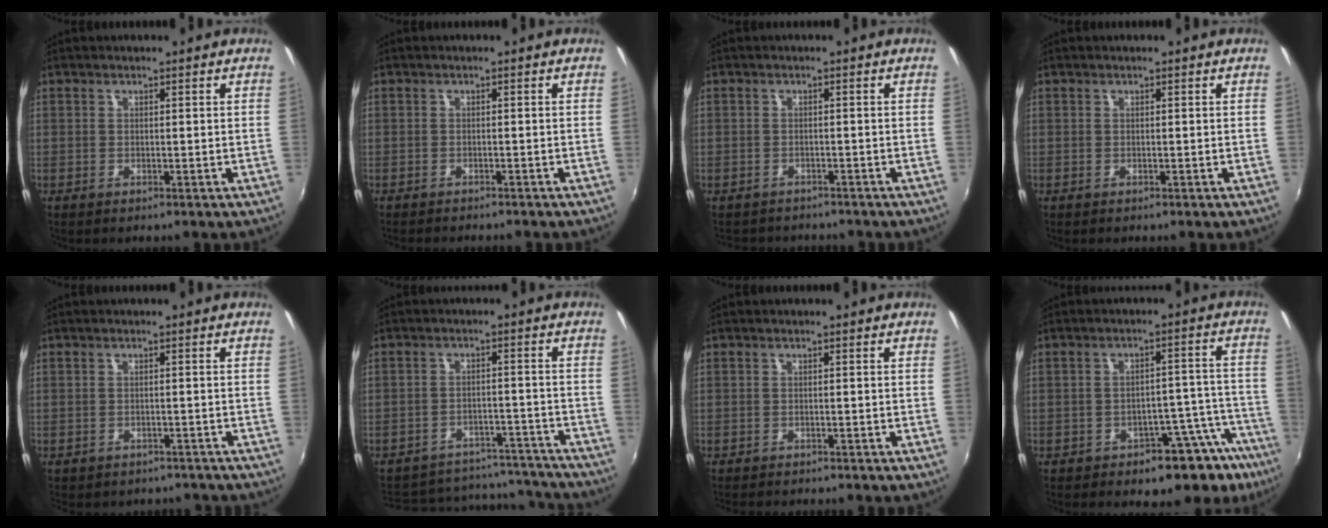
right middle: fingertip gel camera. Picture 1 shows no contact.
{"total": 3.2, "force": [-3.1, 0.2, 0.9], "torque": [-0.024, -0.012, -0.048]}
{"total": 3.0, "force": [-2.6, 1.4, -0.1], "torque": [-0.005, 0.004, -0.044]}
{"total": 0.0}
{"total": 6.6, "force": [-6.0, 2.4, 1.6], "torque": [-0.038, -0.011, -0.073]}
{"total": 20.0, "force": [-17.6, 7.5, 5.8], "torque": [-0.125, 0.043, -0.206]}
{"total": 4.5, "force": [-4.3, 0.5, 1.4], "torque": [-0.037, -0.014, -0.064]}
{"total": 11.0, "force": [-8.9, 4.5, 4.6], "torque": [-0.036, 0.027, -0.109]}